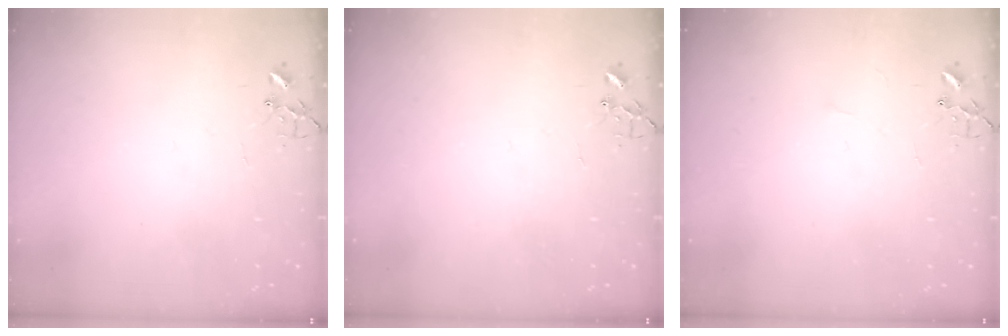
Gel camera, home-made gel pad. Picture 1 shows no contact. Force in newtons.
{"total": 0.0}
{"total": 2.7, "press": 2.6, "slide": 0.4}